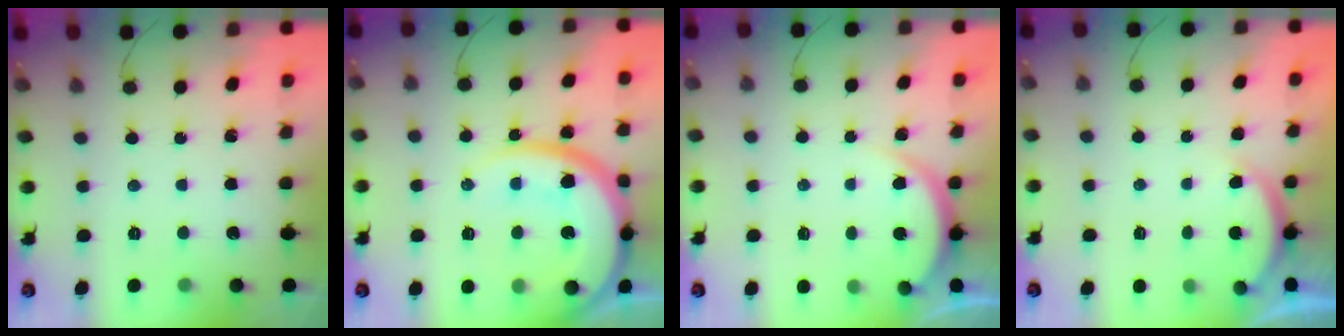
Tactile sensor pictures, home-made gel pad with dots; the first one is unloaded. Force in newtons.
{"total": 19.7, "press": 19.5, "slide": 2.3}
{"total": 4.6, "press": 4.6, "slide": 0.4}
{"total": 2.6, "press": 2.5, "slide": 0.7}